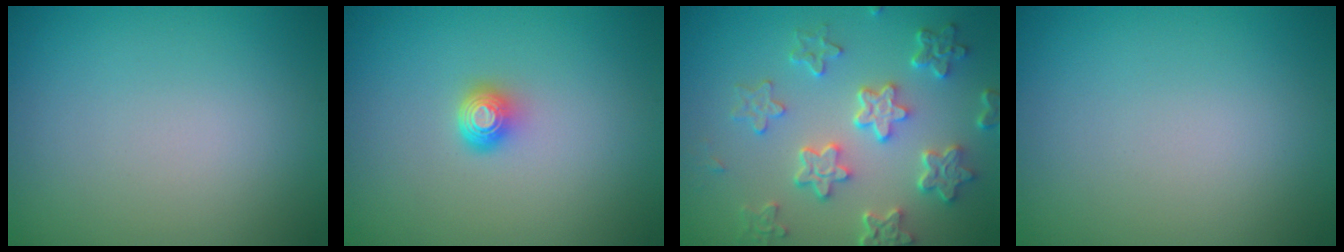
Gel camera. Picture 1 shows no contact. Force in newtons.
{"total": 1.7, "press": 1.3, "slide": 1.1}
{"total": 6.2, "press": 4.6, "slide": 4.1}
{"total": 0.0}